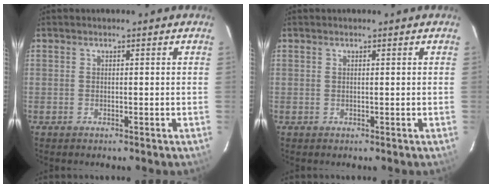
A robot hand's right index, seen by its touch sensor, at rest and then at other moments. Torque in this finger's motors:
{"motor_torque": [0.07, 0.02, 0.01, -0.01]}